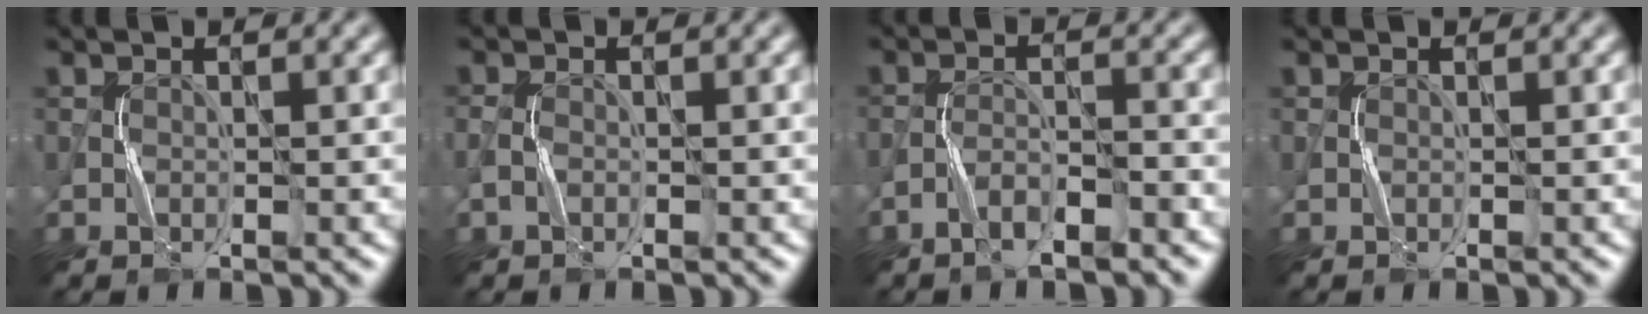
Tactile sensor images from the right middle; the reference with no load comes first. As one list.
[{"total": 0.7, "force": [-0.3, 0.5, 0.5], "torque": [-0.016, 0.002, -0.007]}, {"total": 2.6, "force": [-2.1, 0.4, 1.5], "torque": [-0.029, 0.008, -0.038]}, {"total": 0.0}]